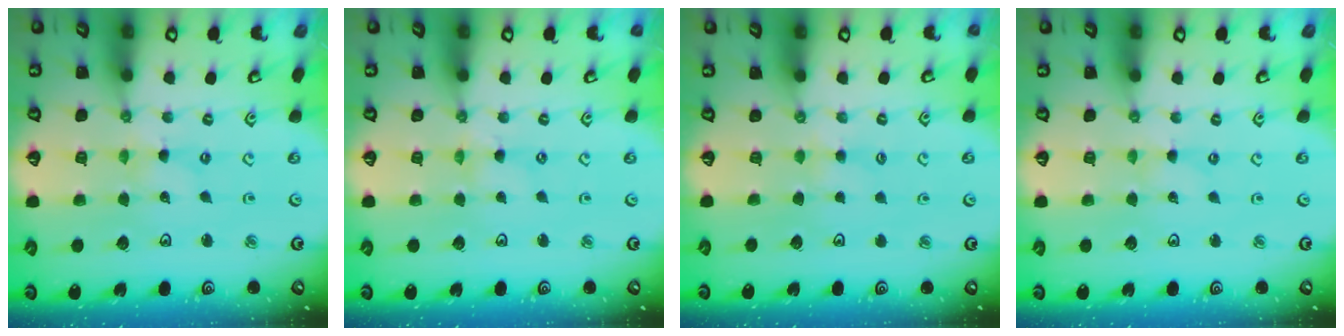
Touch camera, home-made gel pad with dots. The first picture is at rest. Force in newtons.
{"total": 0.7, "press": 0.7, "slide": 0.2}
{"total": 2.4, "press": 2.4, "slide": 0.3}
{"total": 0.6, "press": 0.6, "slide": 0.2}